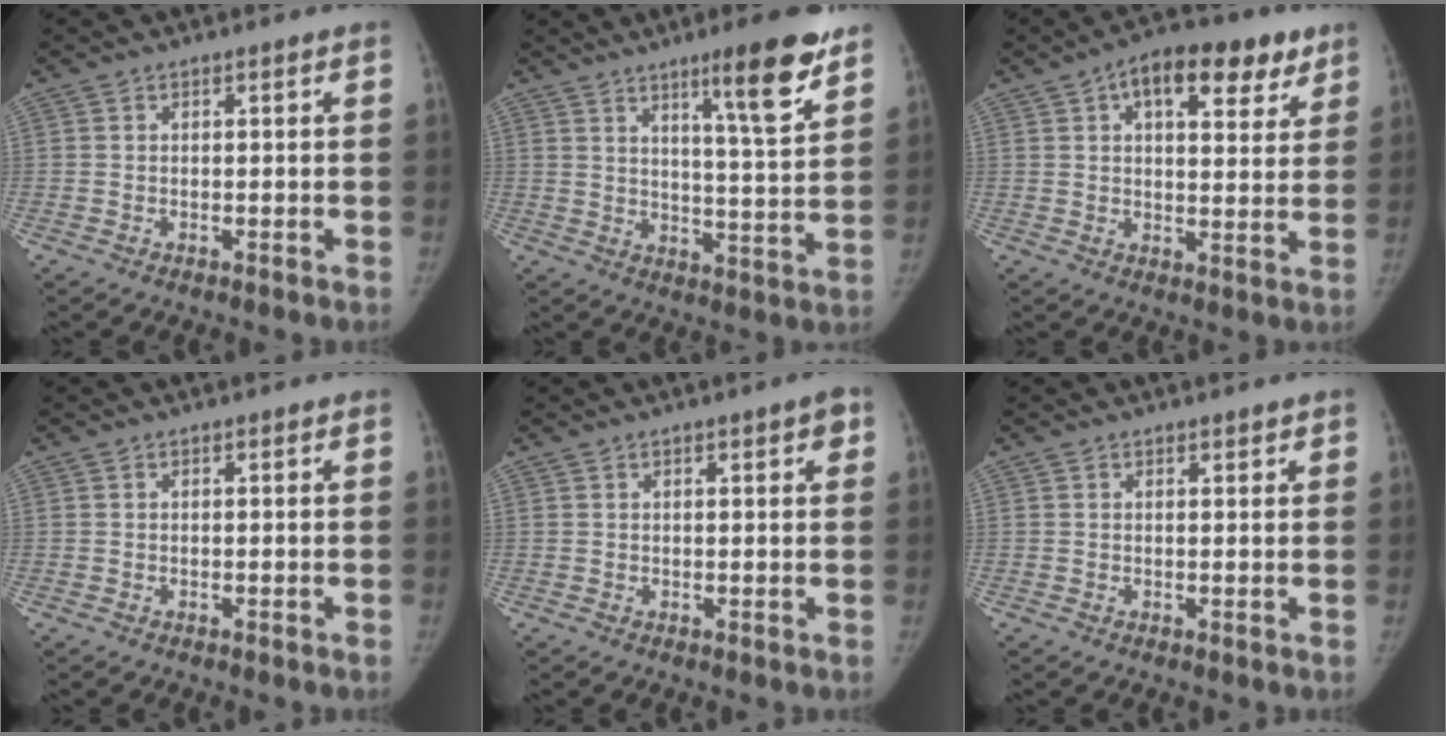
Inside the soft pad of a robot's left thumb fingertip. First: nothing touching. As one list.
[{"total": 13.2, "force": [8.4, 1.5, 10.0], "torque": [-0.133, -0.052, 0.126]}, {"total": 14.7, "force": [7.4, 7.3, 10.5], "torque": [-0.107, -0.005, 0.101]}, {"total": 0.0}, {"total": 2.9, "force": [1.4, 0.8, 2.5], "torque": [-0.025, -0.001, 0.016]}, {"total": 1.1, "force": [0.8, 0.5, 0.4], "torque": [0.000, -0.004, 0.009]}]